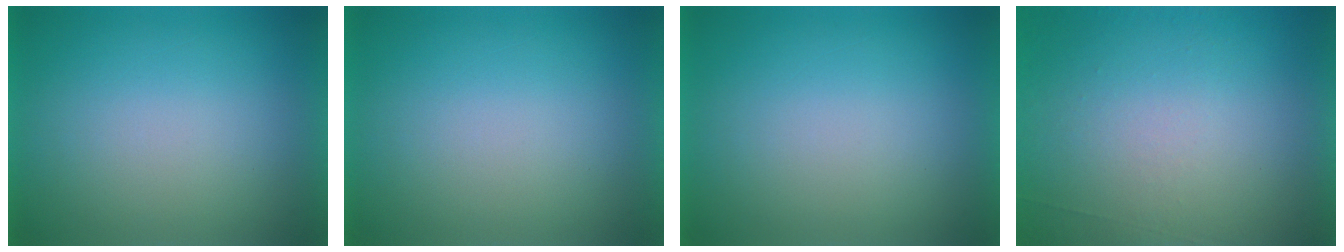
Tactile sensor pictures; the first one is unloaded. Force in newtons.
{"total": 0.0}
{"total": 0.0}
{"total": 6.9}